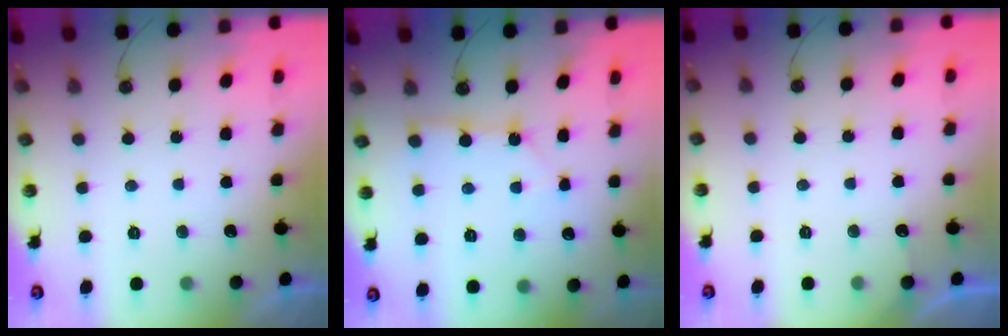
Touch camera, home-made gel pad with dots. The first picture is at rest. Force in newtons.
{"total": 2.6, "press": 2.6, "slide": 0.2}
{"total": 2.3, "press": 2.3, "slide": 0.3}